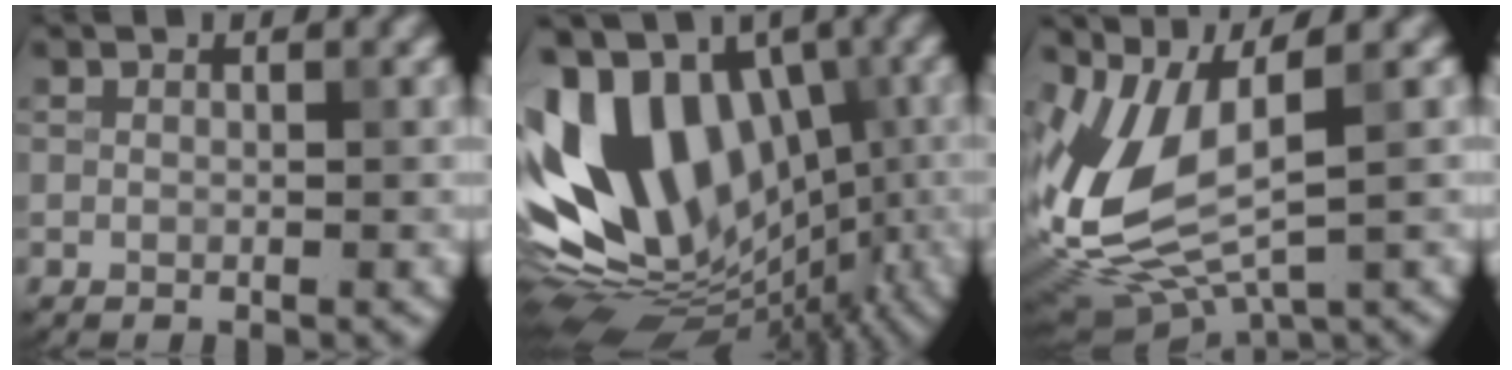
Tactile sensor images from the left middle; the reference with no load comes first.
{"total": 16.5, "force": [0.5, 11.4, 11.9], "torque": [-0.203, 0.032, 0.006]}
{"total": 8.5, "force": [0.6, 4.0, 7.5], "torque": [-0.179, -0.009, 0.016]}